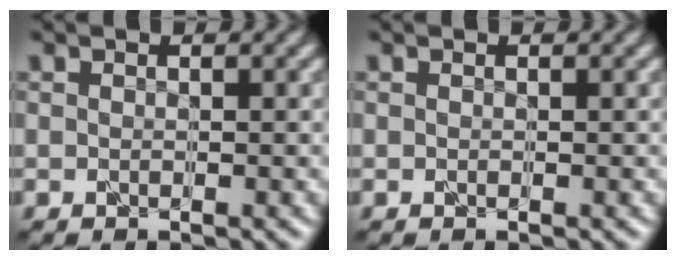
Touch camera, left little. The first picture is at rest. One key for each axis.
{"total": 0.0}